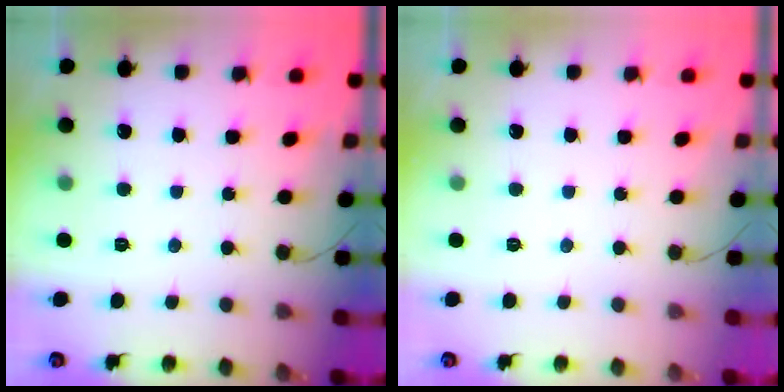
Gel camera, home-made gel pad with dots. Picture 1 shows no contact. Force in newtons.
{"total": 0.0}